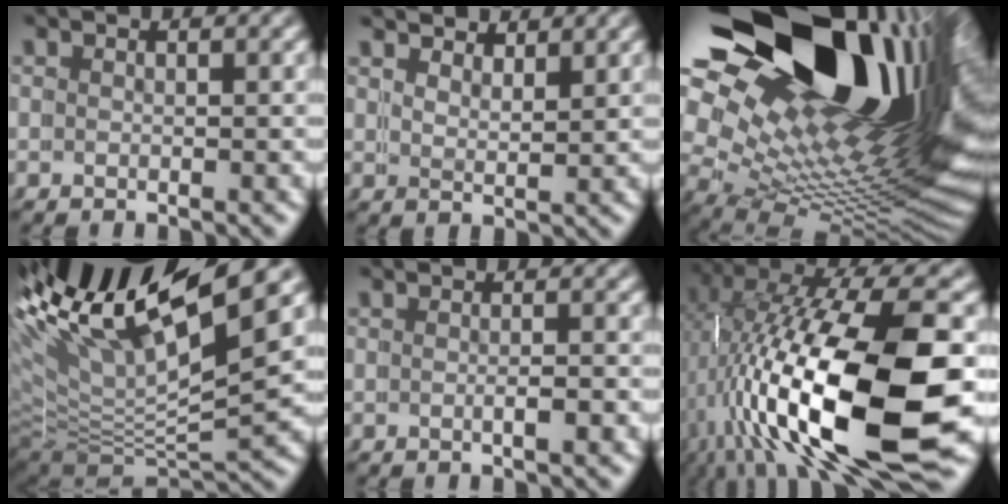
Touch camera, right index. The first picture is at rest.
{"total": 3.1, "force": [3.1, 0.1, -0.5], "torque": [0.000, -0.016, 0.059]}
{"total": 36.3, "force": [2.8, 21.9, 28.8], "torque": [-0.415, -0.028, 0.047]}
{"total": 18.7, "force": [5.3, 12.0, 13.3], "torque": [-0.242, -0.010, 0.080]}
{"total": 0.6, "force": [-0.3, -0.1, 0.6], "torque": [-0.010, -0.001, -0.007]}
{"total": 15.6, "force": [-0.7, 6.6, 14.2], "torque": [-0.271, -0.025, 0.006]}